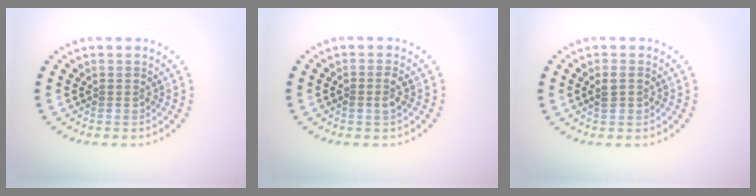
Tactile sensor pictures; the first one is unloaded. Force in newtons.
{"total": 1.1, "press": 1.1, "slide": 0.3}
{"total": 1.4, "press": 1.4, "slide": 0.2}